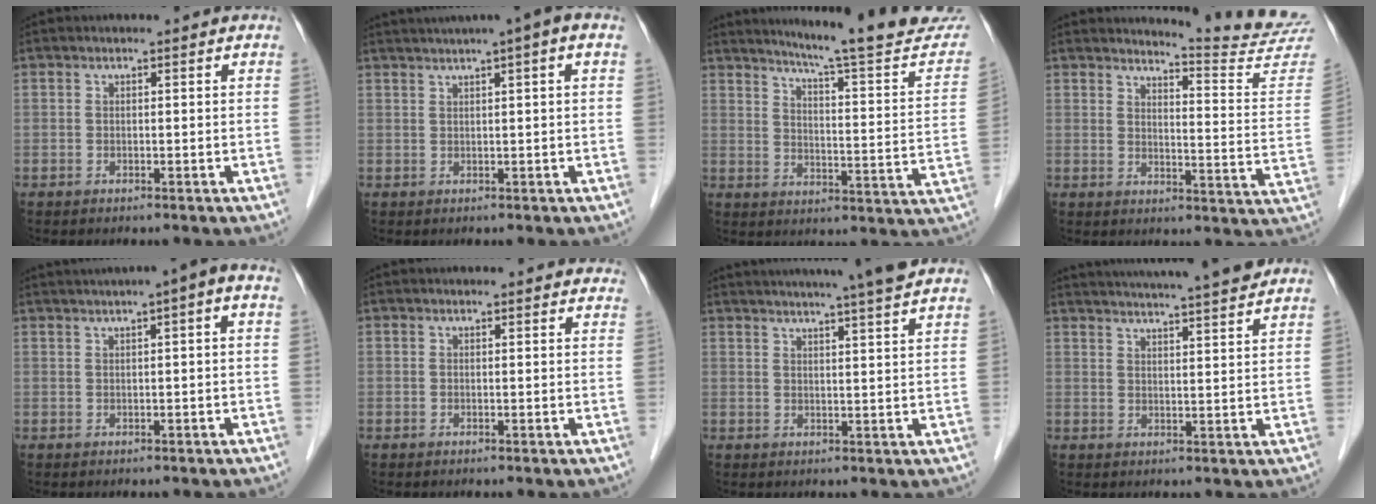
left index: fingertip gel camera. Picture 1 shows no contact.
{"total": 6.6, "force": [4.0, -0.3, 5.3], "torque": [-0.079, 0.033, 0.058]}
{"total": 20.7, "force": [19.0, 0.7, 8.1], "torque": [-0.110, -0.075, 0.233]}
{"total": 13.6, "force": [13.4, -1.8, 0.8], "torque": [-0.014, -0.121, 0.146]}
{"total": 5.4, "force": [2.5, 0.1, 4.8], "torque": [-0.073, 0.026, 0.037]}
{"total": 4.7, "force": [4.4, 1.2, 1.2], "torque": [-0.007, 0.010, 0.036]}
{"total": 12.3, "force": [10.7, -0.9, 6.0], "torque": [-0.095, 0.007, 0.132]}
{"total": 16.3, "force": [14.8, -0.2, 6.8], "torque": [-0.117, 0.004, 0.198]}